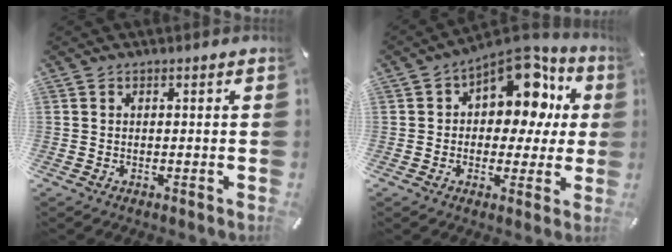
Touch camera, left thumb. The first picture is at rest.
{"total": 15.0, "force": [6.7, 9.4, 9.6], "torque": [-0.134, -0.047, 0.116]}